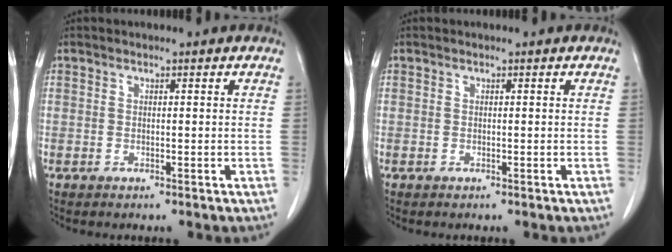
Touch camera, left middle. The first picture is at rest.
{"total": 0.0}